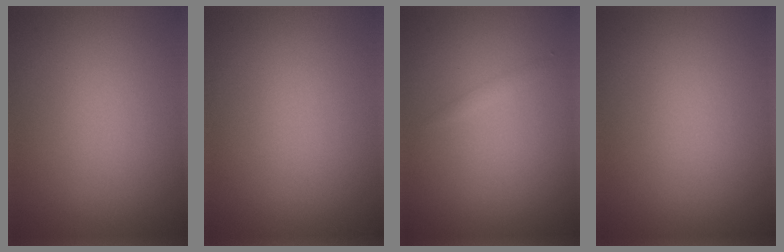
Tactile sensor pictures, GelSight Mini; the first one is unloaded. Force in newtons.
{"total": 0.0}
{"total": 0.6, "press": 0.6, "slide": 0.0}
{"total": 0.0}